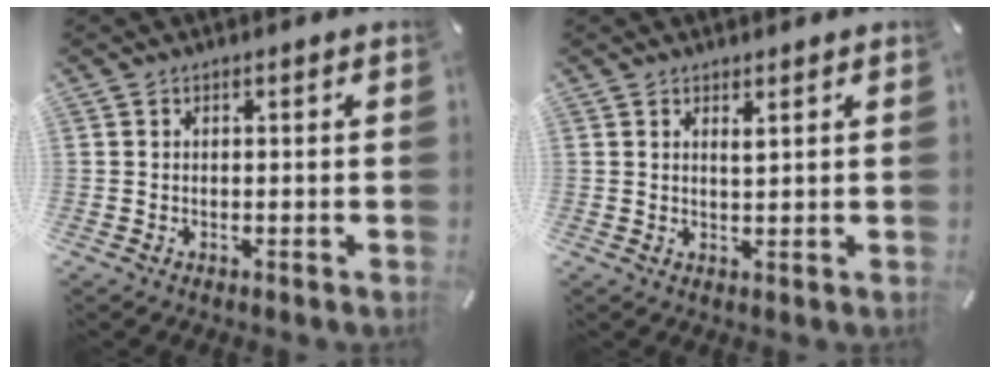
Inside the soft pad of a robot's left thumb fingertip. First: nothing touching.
{"total": 1.3, "force": [1.0, 0.3, 0.8], "torque": [-0.011, -0.003, 0.015]}